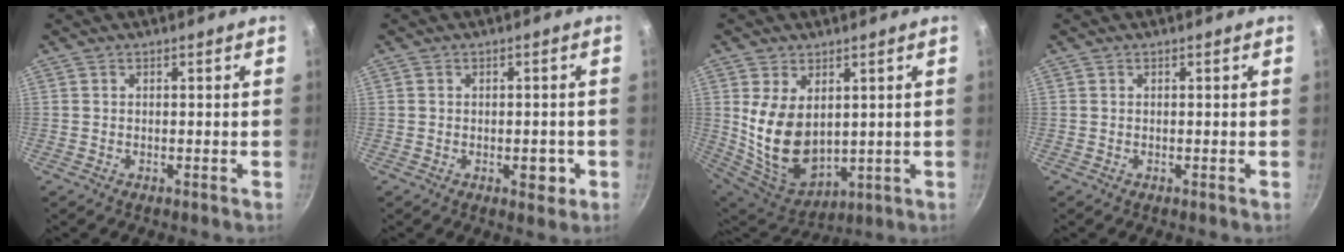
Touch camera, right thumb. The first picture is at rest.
{"total": 3.5, "force": [-1.0, 2.1, 2.6], "torque": [-0.010, 0.009, -0.011]}
{"total": 14.0, "force": [2.5, 9.0, 10.4], "torque": [-0.177, -0.040, 0.072]}
{"total": 0.0}